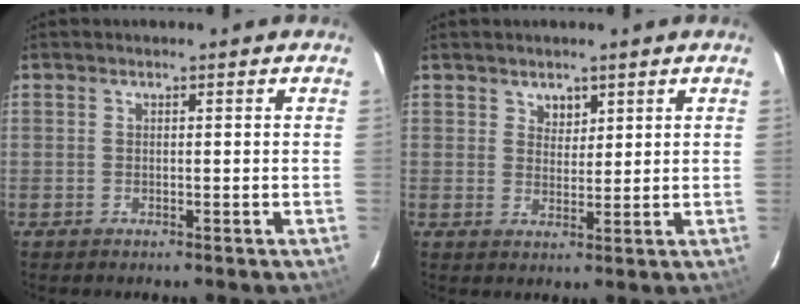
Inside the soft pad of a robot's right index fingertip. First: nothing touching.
{"total": 2.7, "force": [1.8, 1.9, 0.7], "torque": [-0.005, 0.003, 0.032]}